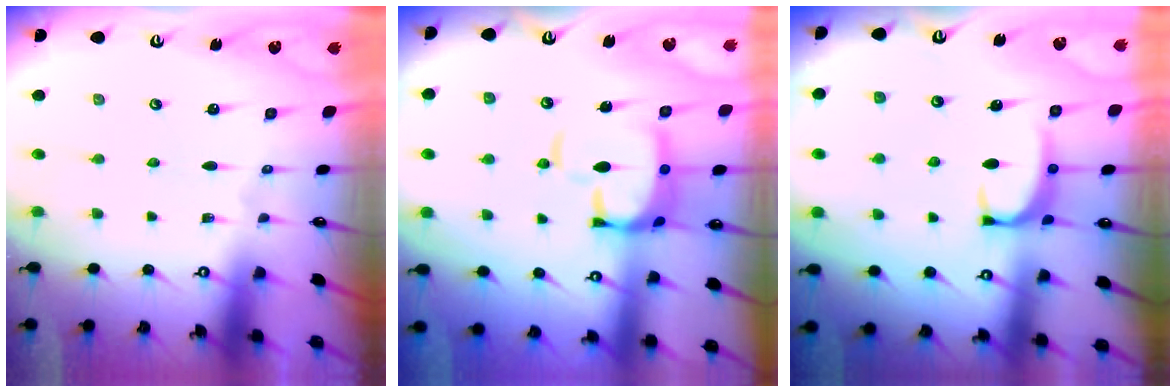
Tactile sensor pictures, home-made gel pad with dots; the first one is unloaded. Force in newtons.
{"total": 9.4, "press": 9.3, "slide": 1.3}
{"total": 2.1, "press": 2.1, "slide": 0.6}